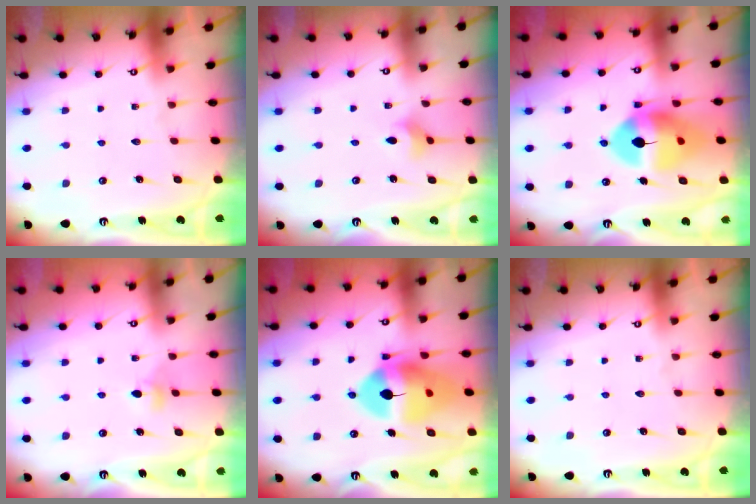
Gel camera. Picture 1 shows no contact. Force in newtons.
{"total": 3.9, "press": 3.9, "slide": 0.7}
{"total": 14.7, "press": 14.6, "slide": 2.1}
{"total": 3.7, "press": 3.6, "slide": 0.7}
{"total": 16.3, "press": 16.1, "slide": 2.1}
{"total": 0.0}